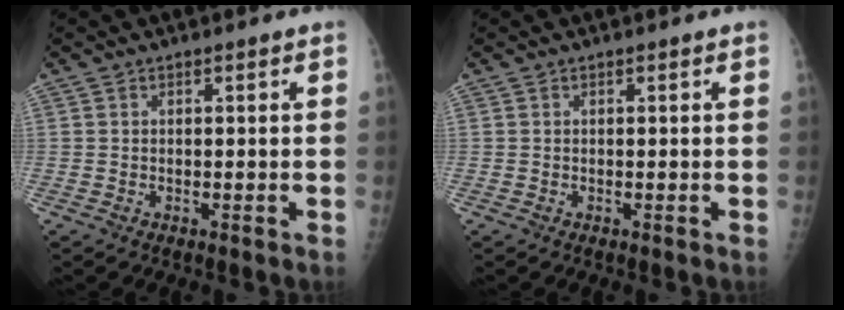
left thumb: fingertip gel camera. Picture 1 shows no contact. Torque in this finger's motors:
{"motor_torque": [0.00, 0.00, -0.05, -0.05, 0.00]}